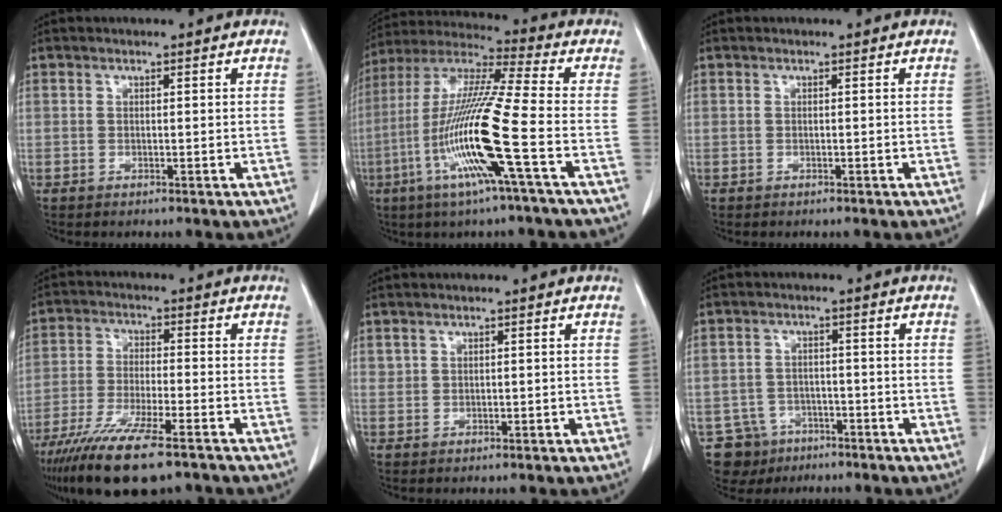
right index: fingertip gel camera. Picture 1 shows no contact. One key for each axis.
{"total": 16.9, "fx": -5.2, "fy": -1.0, "fz": 16.0, "tx": -0.323, "ty": -0.015, "tz": -0.111}
{"total": 0.0}
{"total": 15.3, "fx": -11.1, "fy": 2.4, "fz": 10.3, "tx": -0.190, "ty": -0.043, "tz": -0.187}
{"total": 0.7, "fx": 0.4, "fy": 0.6, "fz": 0.2, "tx": -0.002, "ty": 0.006, "tz": 0.009}
{"total": 6.5, "fx": -3.9, "fy": 5.2, "fz": 0.2, "tx": 0.002, "ty": 0.009, "tz": -0.056}